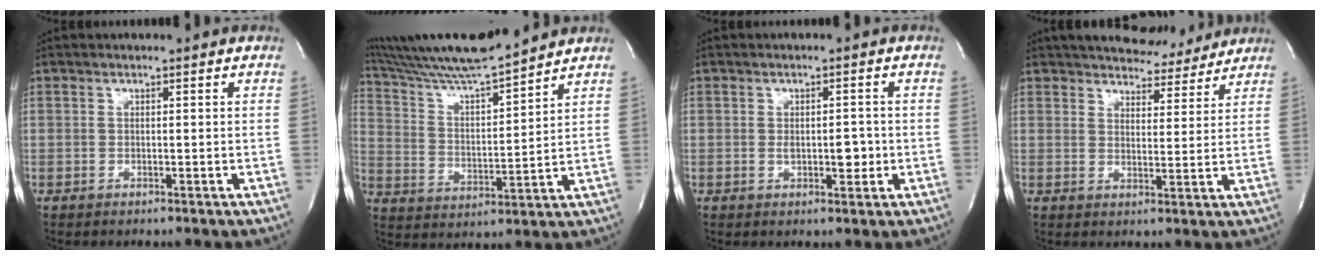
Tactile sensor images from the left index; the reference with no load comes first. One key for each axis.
{"total": 15.5, "fx": 14.1, "fy": -0.3, "fz": 6.4, "tx": -0.125, "ty": 0.004, "tz": 0.247}
{"total": 3.3, "fx": -0.4, "fy": 1.5, "fz": 2.9, "tx": -0.046, "ty": -0.001, "tz": -0.001}
{"total": 9.1, "fx": 8.4, "fy": 3.1, "fz": 2.0, "tx": -0.017, "ty": 0.000, "tz": 0.108}